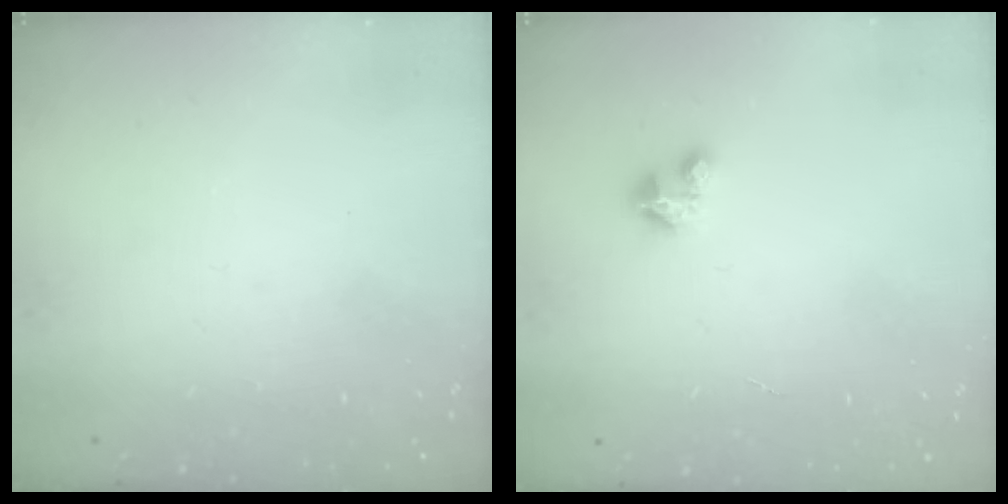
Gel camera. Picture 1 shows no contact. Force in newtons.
{"total": 2.8, "press": 2.8, "slide": 0.2}